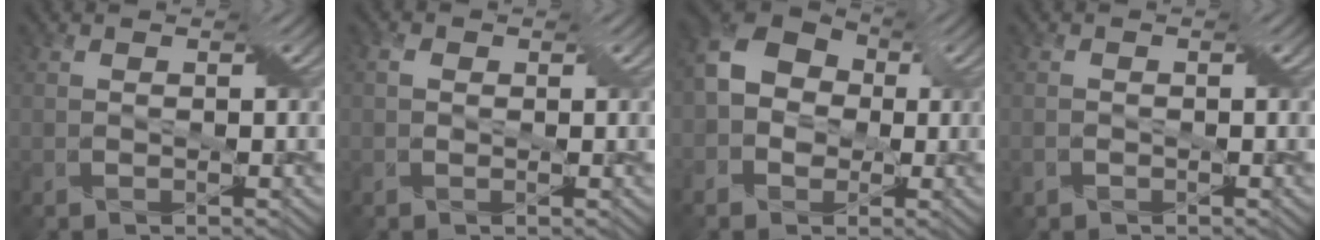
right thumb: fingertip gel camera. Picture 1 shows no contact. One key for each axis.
{"total": 0.9, "fx": 0.1, "fy": 0.7, "fz": 0.5, "tx": -0.009, "ty": 0.003, "tz": -0.001}
{"total": 7.1, "fx": -0.6, "fy": 6.0, "fz": 3.8, "tx": -0.083, "ty": 0.006, "tz": -0.030}
{"total": 1.0, "fx": -0.7, "fy": 0.7, "fz": 0.2, "tx": -0.002, "ty": -0.002, "tz": -0.013}